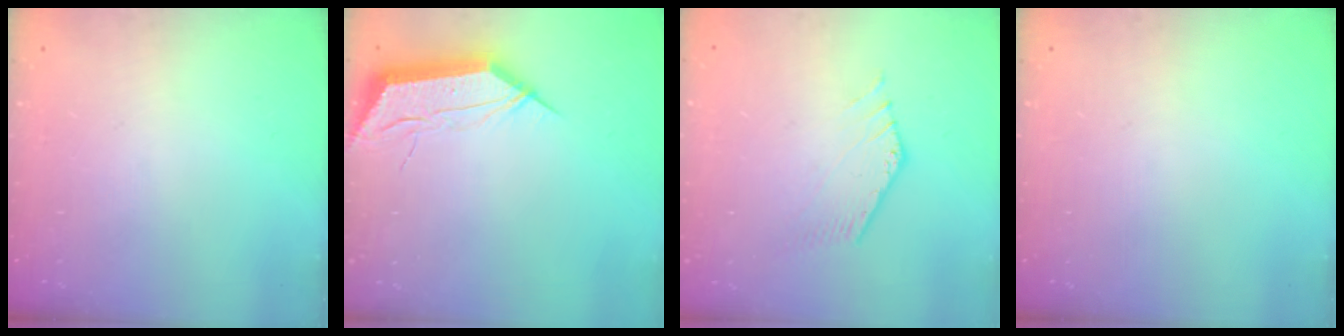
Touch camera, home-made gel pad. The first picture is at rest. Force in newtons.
{"total": 12.0, "press": 12.0, "slide": 0.7}
{"total": 0.9, "press": 0.8, "slide": 0.2}
{"total": 0.0}